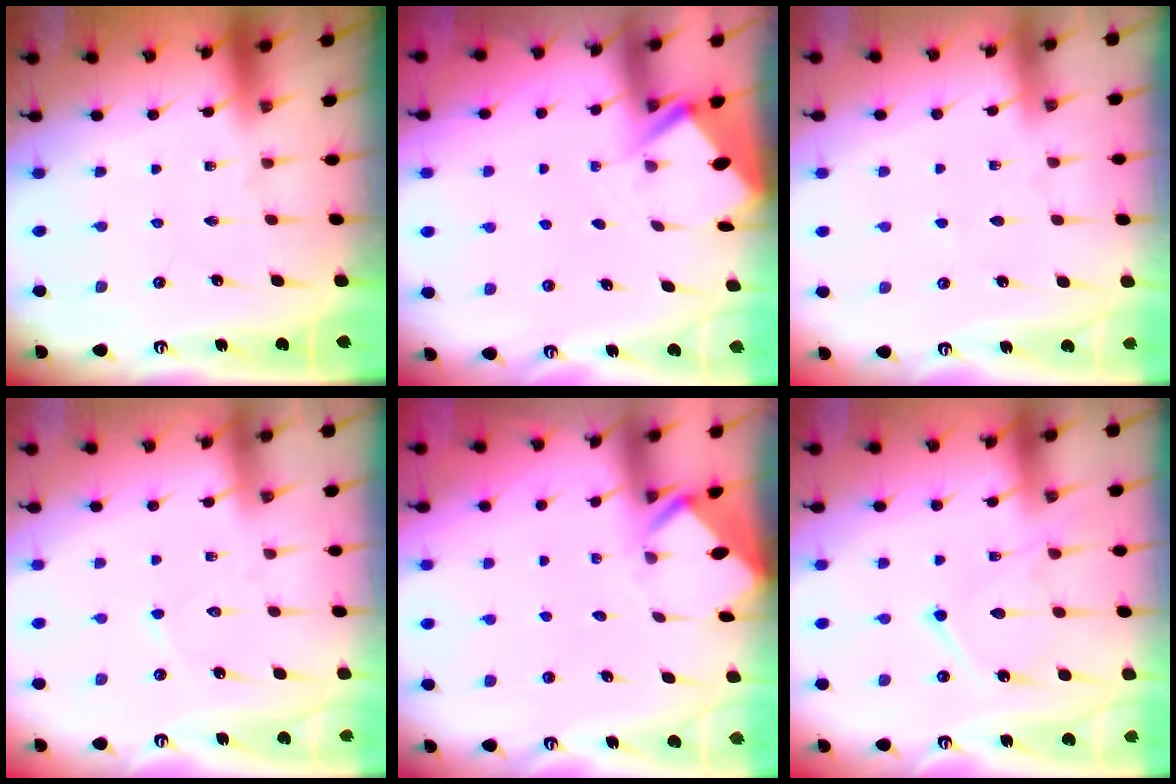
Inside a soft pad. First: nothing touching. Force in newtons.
{"total": 2.9, "press": 2.8, "slide": 0.4}
{"total": 3.0, "press": 2.9, "slide": 0.4}
{"total": 2.8, "press": 2.8, "slide": 0.2}
{"total": 3.5, "press": 3.5, "slide": 0.2}
{"total": 12.6, "press": 12.6, "slide": 1.2}